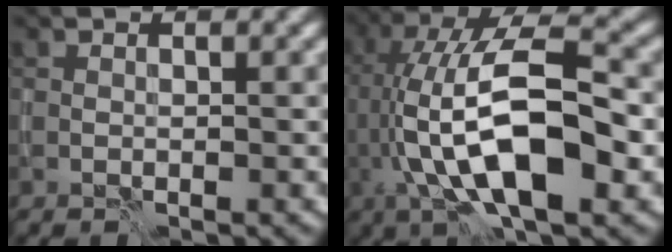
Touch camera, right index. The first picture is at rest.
{"total": 12.9, "force": [-1.8, 4.9, 11.8], "torque": [-0.202, 0.016, -0.042]}